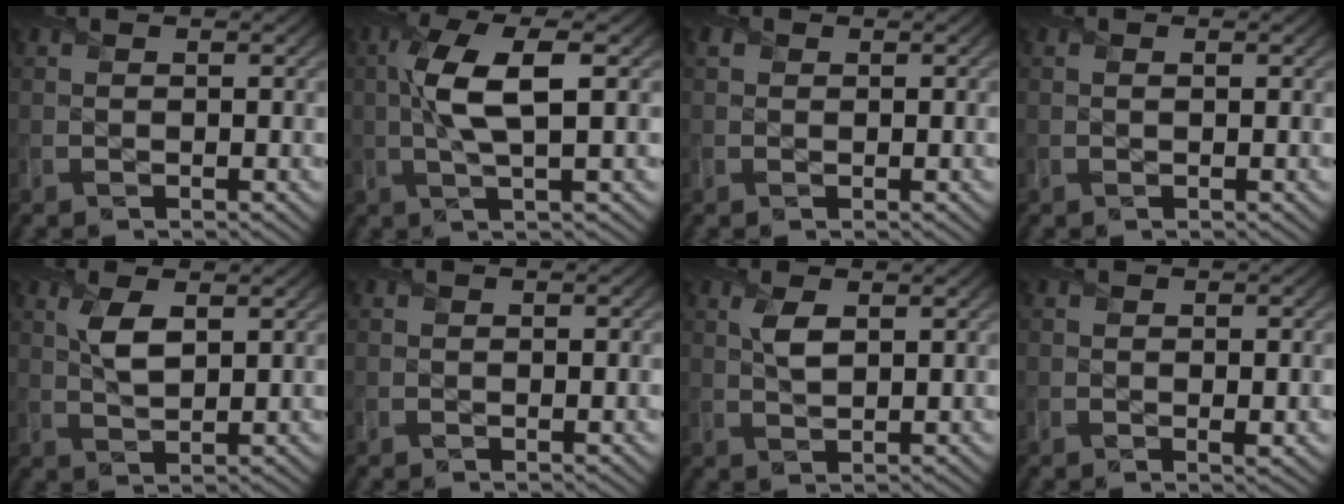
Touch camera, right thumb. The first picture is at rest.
{"total": 7.1, "force": [0.9, 1.9, 6.8], "torque": [-0.147, 0.012, 0.015]}
{"total": 0.8, "force": [0.3, 0.7, 0.2], "torque": [-0.003, -0.001, 0.004]}
{"total": 0.0}
{"total": 3.7, "force": [1.4, 1.5, 3.1], "torque": [-0.070, 0.002, 0.031]}
{"total": 0.7, "force": [-0.3, 0.3, 0.6], "torque": [-0.006, -0.003, -0.002]}
{"total": 2.6, "force": [1.0, 1.1, 2.1], "torque": [-0.050, 0.002, 0.022]}
{"total": 1.6, "force": [-0.4, 0.7, 1.3], "torque": [-0.017, -0.007, -0.004]}